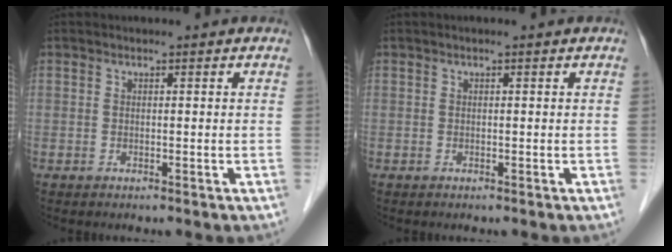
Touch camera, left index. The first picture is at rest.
{"total": 0.0}